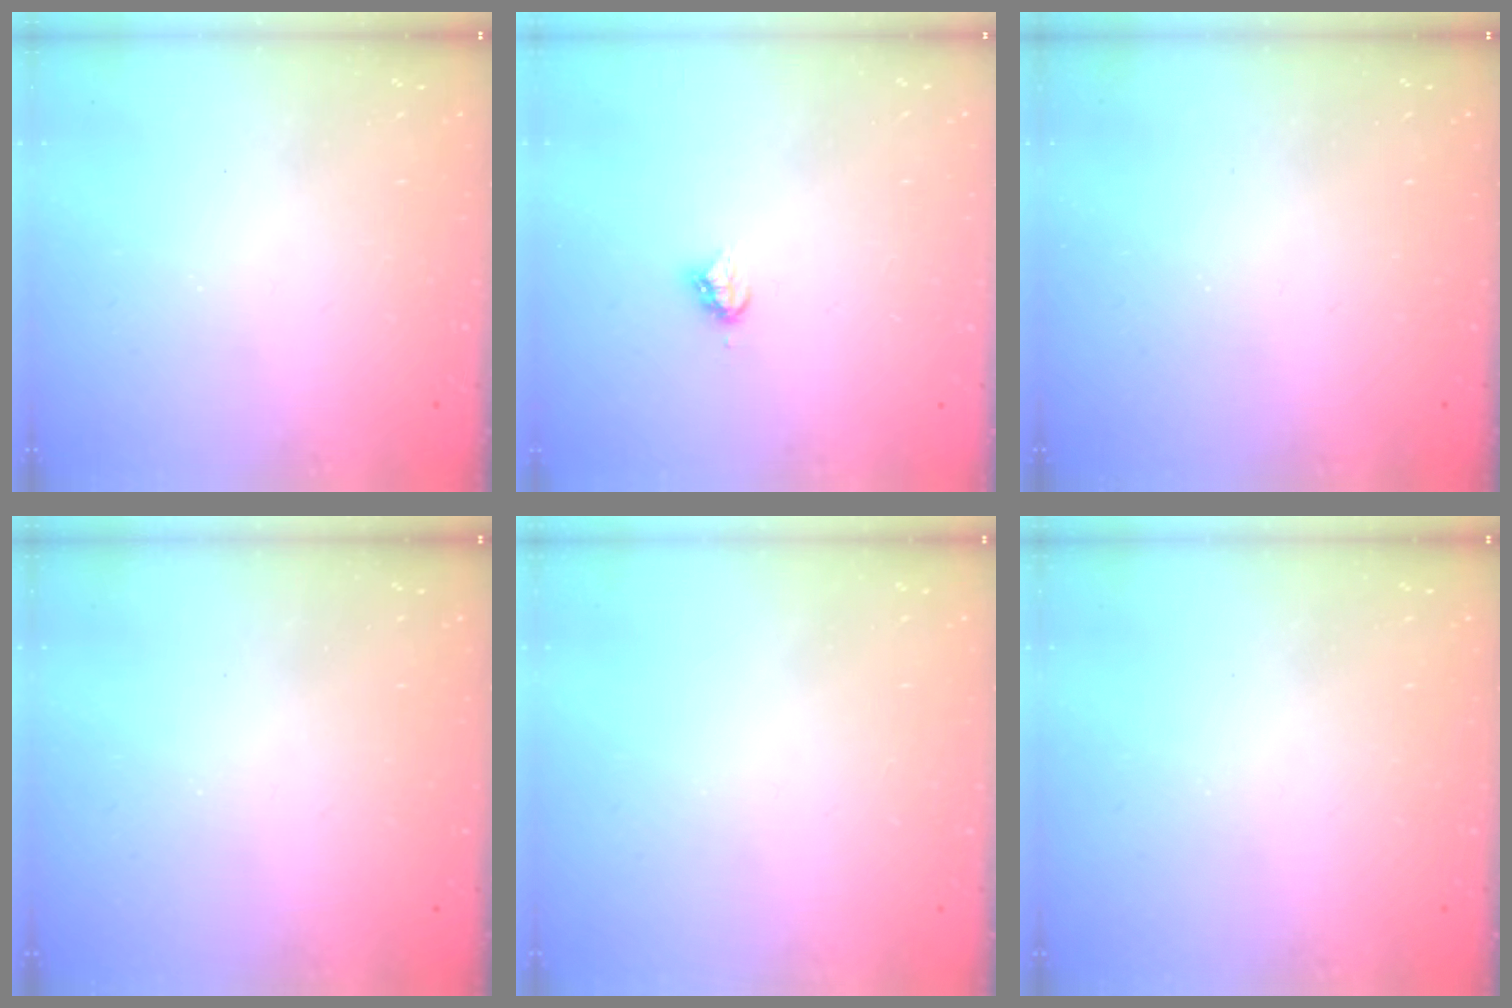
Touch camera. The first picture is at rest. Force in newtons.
{"total": 3.9, "press": 3.9, "slide": 0.4}
{"total": 0.0}
{"total": 0.0}
{"total": 0.0}
{"total": 0.0}